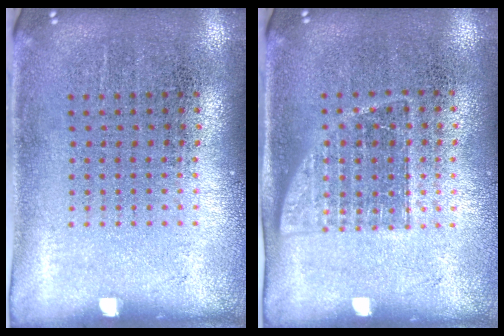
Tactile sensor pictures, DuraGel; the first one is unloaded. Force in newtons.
{"total": 1.1, "press": 0.9, "slide": 0.6}